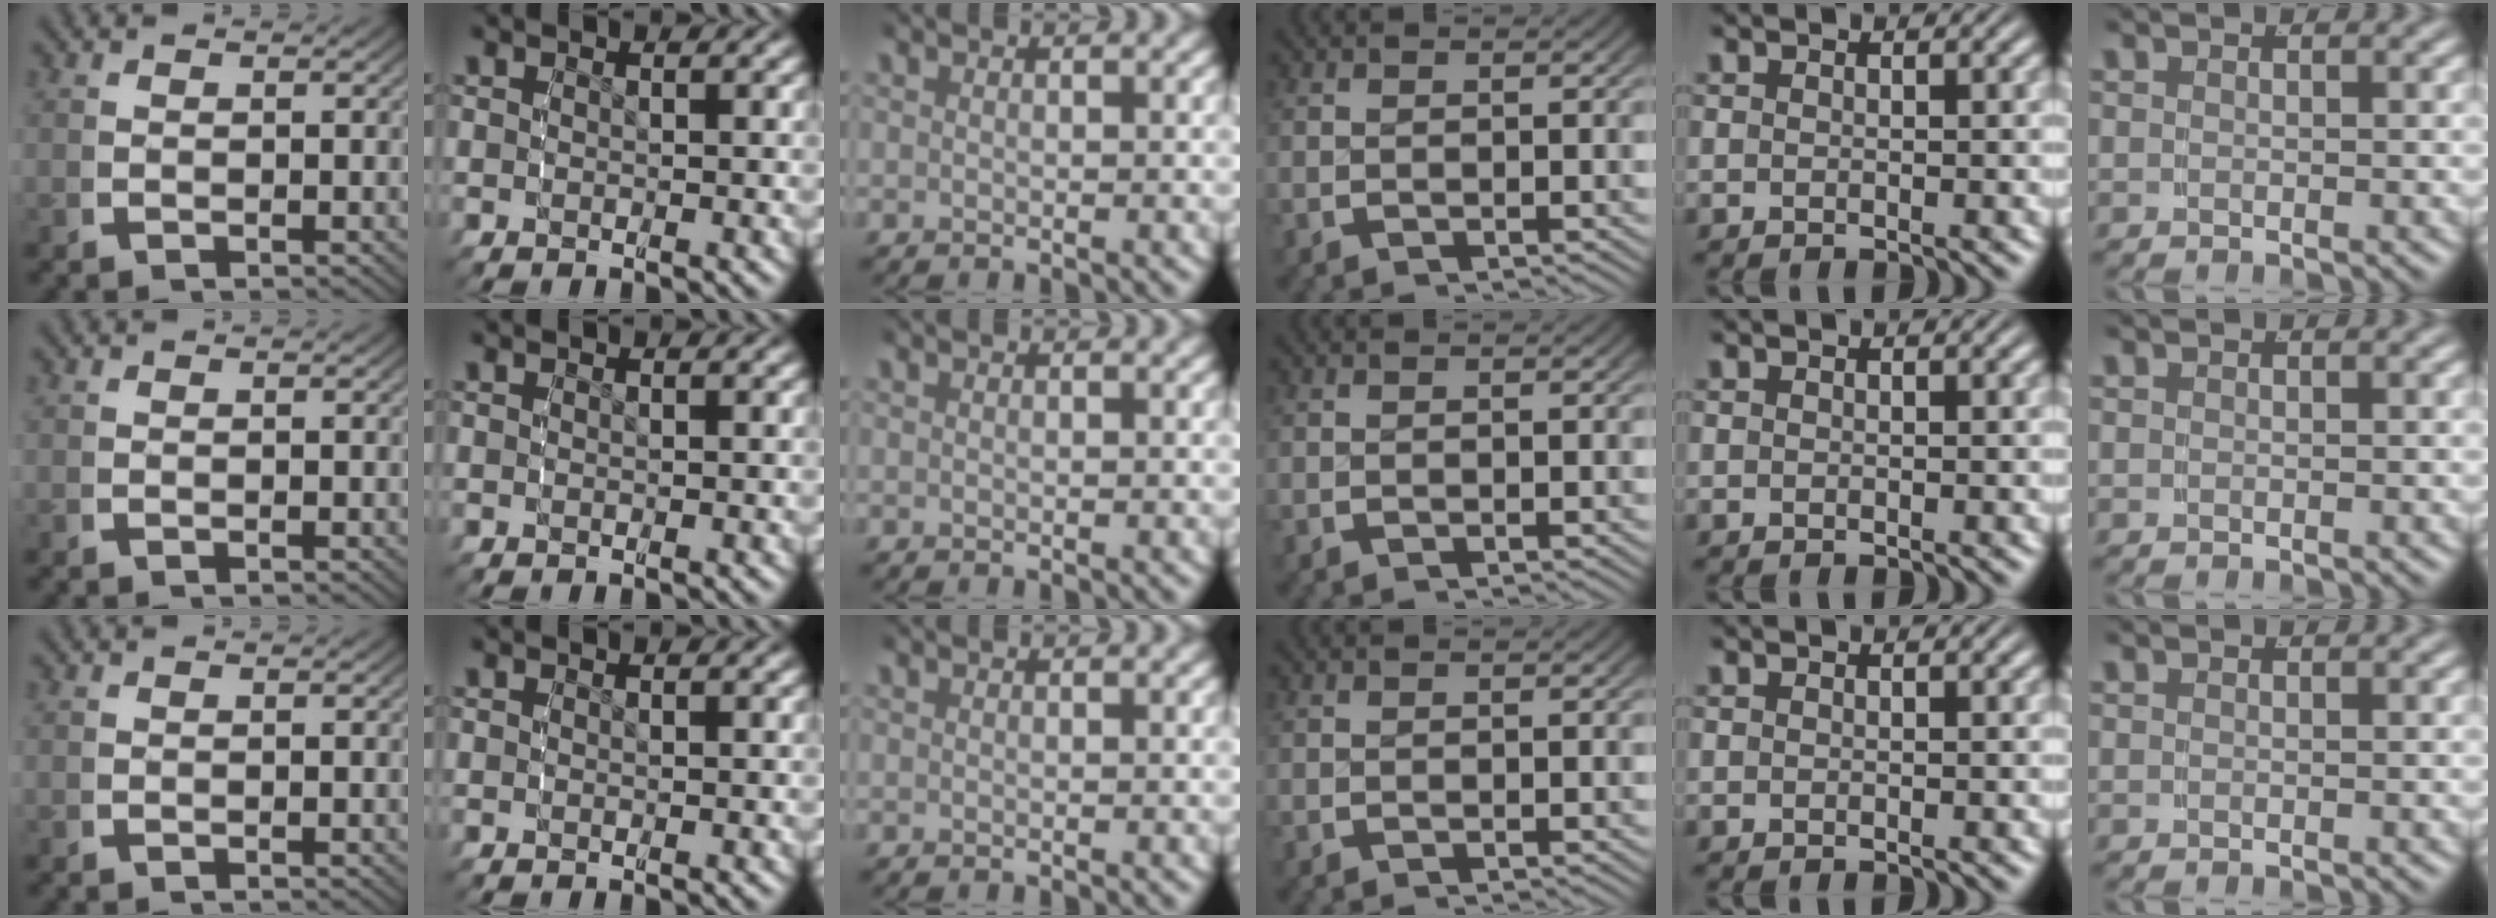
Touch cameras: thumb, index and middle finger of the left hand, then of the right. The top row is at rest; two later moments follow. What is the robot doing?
{"motion": "reach", "object": "shirt"}